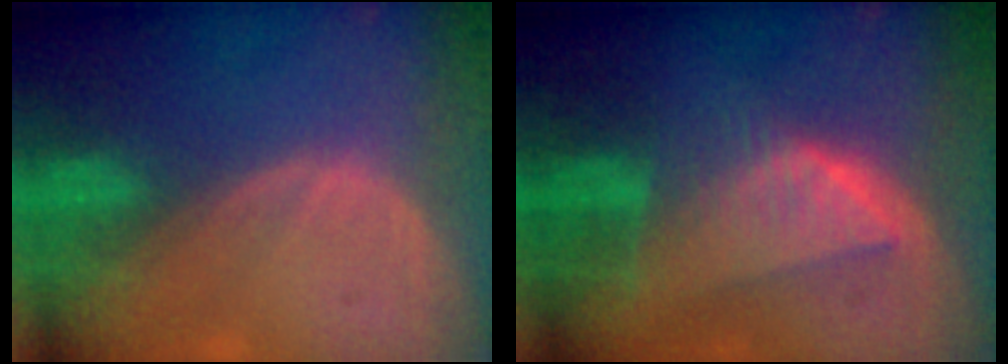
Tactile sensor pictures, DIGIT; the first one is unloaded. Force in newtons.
{"total": 7.7, "press": 7.0, "slide": 3.1}